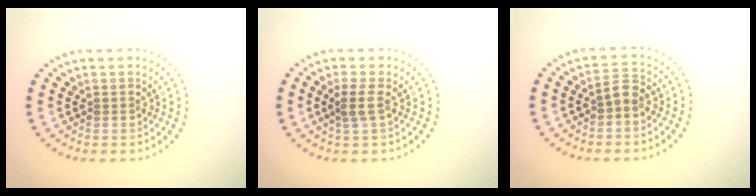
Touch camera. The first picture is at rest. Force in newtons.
{"total": 1.7, "press": 1.4, "slide": 0.9}
{"total": 1.7, "press": 1.6, "slide": 0.7}